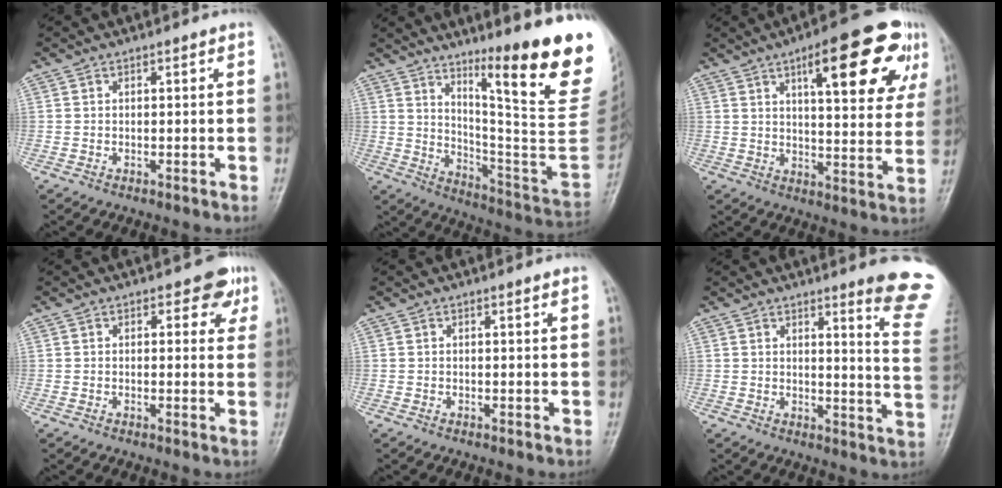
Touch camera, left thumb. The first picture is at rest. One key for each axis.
{"total": 25.8, "fx": 13.1, "fy": 3.2, "fz": 22.0, "tx": -0.268, "ty": -0.069, "tz": 0.206}
{"total": 20.1, "fx": 9.6, "fy": 6.2, "fz": 16.5, "tx": -0.188, "ty": -0.020, "tz": 0.128}
{"total": 5.4, "fx": 3.0, "fy": 3.2, "fz": 3.2, "tx": 0.000, "ty": -0.009, "tz": 0.030}
{"total": 0.8, "fx": 0.7, "fy": 0.0, "fz": 0.4, "tx": -0.006, "ty": -0.002, "tz": 0.010}
{"total": 11.9, "fx": 9.2, "fy": 0.4, "fz": 7.5, "tx": -0.068, "ty": -0.084, "tz": 0.094}